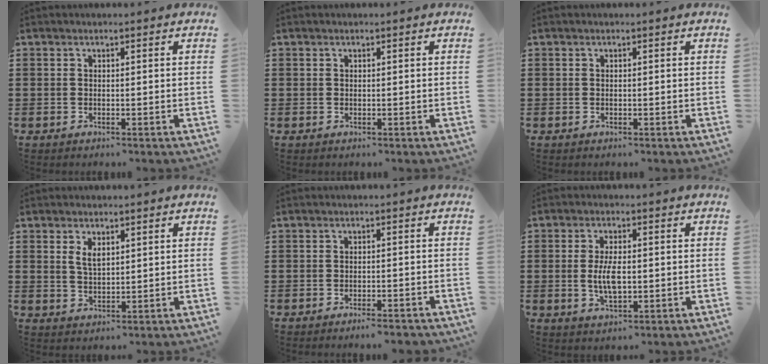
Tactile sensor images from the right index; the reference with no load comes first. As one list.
[{"total": 0.0}, {"total": 0.0}, {"total": 2.6, "force": [1.4, 1.2, 1.8], "torque": [-0.040, 0.002, 0.025]}, {"total": 1.9, "force": [-1.7, -0.1, 0.8], "torque": [-0.016, -0.002, -0.032]}, {"total": 4.9, "force": [-0.1, 2.0, 4.4], "torque": [-0.091, -0.001, -0.004]}]